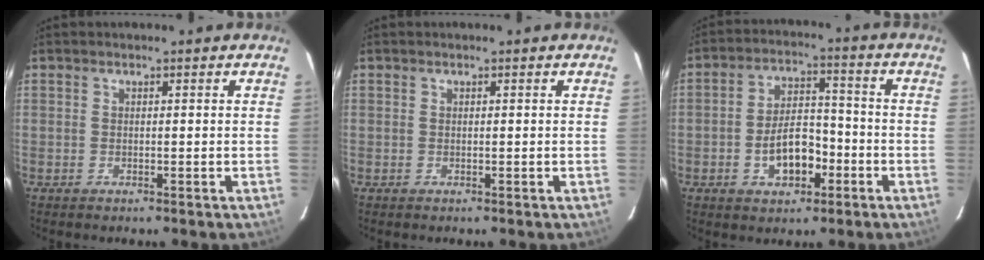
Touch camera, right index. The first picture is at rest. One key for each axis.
{"total": 0.0}
{"total": 8.9, "fx": -3.5, "fy": 5.0, "fz": 6.5, "tx": -0.123, "ty": 0.020, "tz": -0.047}